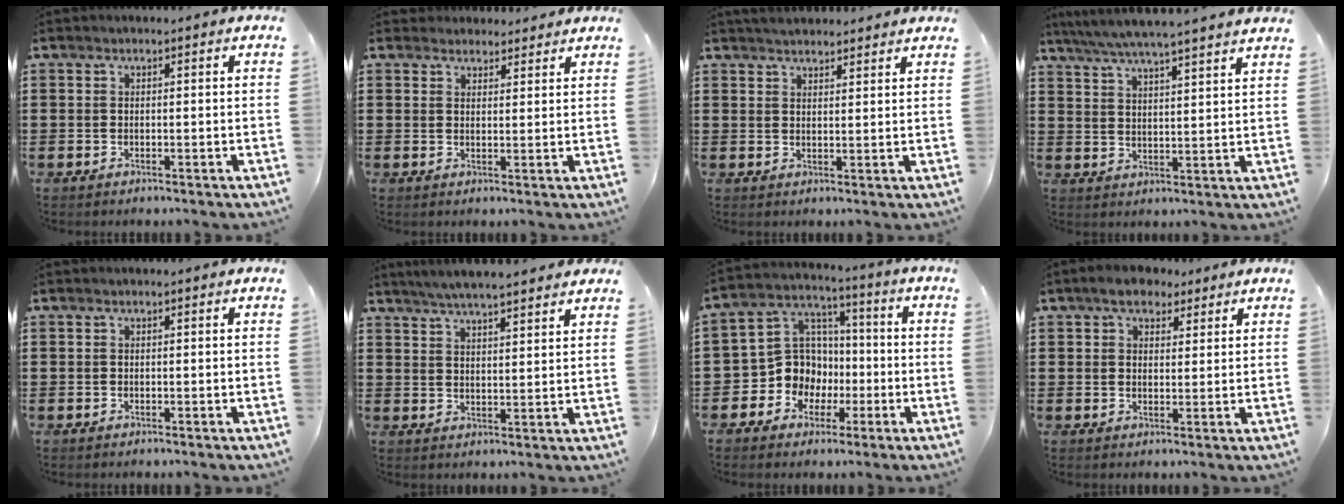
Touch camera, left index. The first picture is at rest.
{"total": 2.7, "force": [2.5, 0.9, 0.0], "torque": [-0.007, 0.001, 0.049]}
{"total": 2.7, "force": [2.7, 0.0, 0.3], "torque": [-0.011, -0.002, 0.052]}
{"total": 5.2, "force": [4.8, -0.4, 2.1], "torque": [-0.058, -0.025, 0.082]}
{"total": 0.0}
{"total": 4.7, "force": [4.4, 0.0, 1.5], "torque": [-0.043, -0.012, 0.078]}
{"total": 9.7, "force": [-2.4, 9.0, 2.5], "torque": [-0.102, 0.007, -0.044]}
{"total": 4.5, "force": [3.3, 2.5, 1.8], "torque": [-0.040, 0.009, 0.061]}